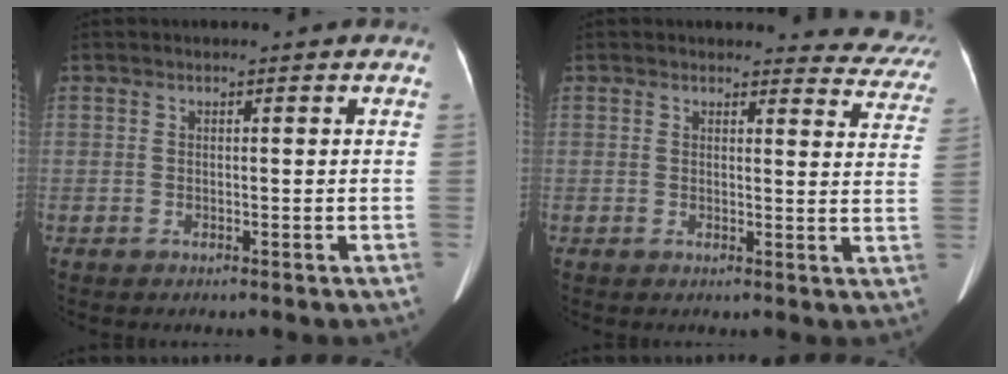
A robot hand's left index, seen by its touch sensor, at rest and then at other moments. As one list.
[{"total": 7.8, "force": [7.5, 1.9, -0.3], "torque": [0.038, -0.040, 0.048]}]